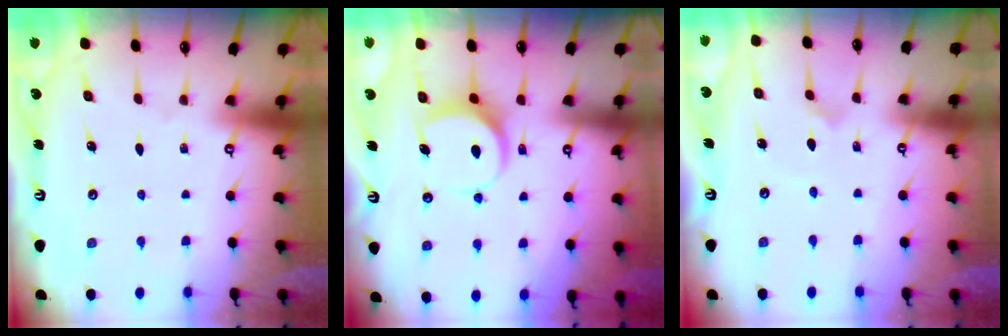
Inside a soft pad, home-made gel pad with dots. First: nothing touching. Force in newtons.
{"total": 8.2, "press": 8.2, "slide": 0.4}
{"total": 3.5, "press": 3.4, "slide": 0.3}